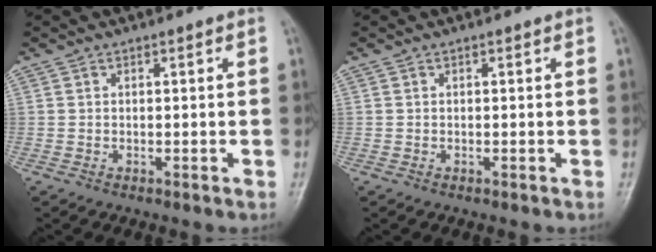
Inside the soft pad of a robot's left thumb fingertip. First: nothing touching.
{"total": 0.0}